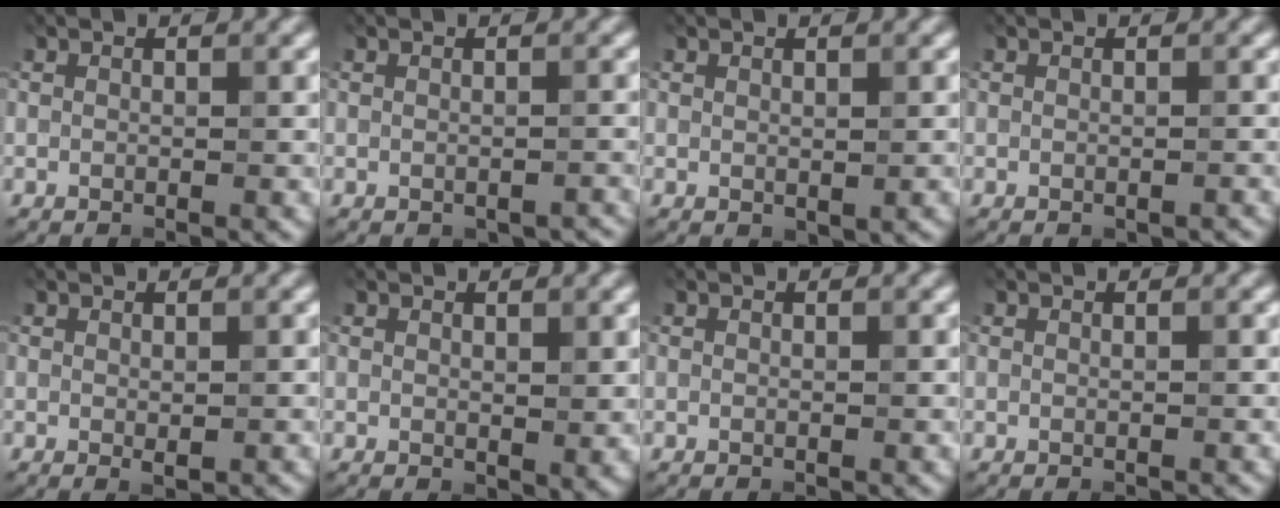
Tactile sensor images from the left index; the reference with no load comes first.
{"total": 1.0, "force": [-0.7, 0.5, 0.5], "torque": [-0.009, -0.007, -0.007]}
{"total": 0.5, "force": [0.3, 0.3, 0.3], "torque": [-0.002, -0.002, 0.008]}
{"total": 0.7, "force": [-0.5, 0.2, 0.4], "torque": [-0.007, -0.003, -0.004]}
{"total": 0.7, "force": [0.1, 0.3, 0.6], "torque": [-0.006, -0.002, 0.003]}
{"total": 1.5, "force": [0.7, 0.8, 1.0], "torque": [-0.013, -0.008, 0.019]}
{"total": 0.0}
{"total": 0.0}